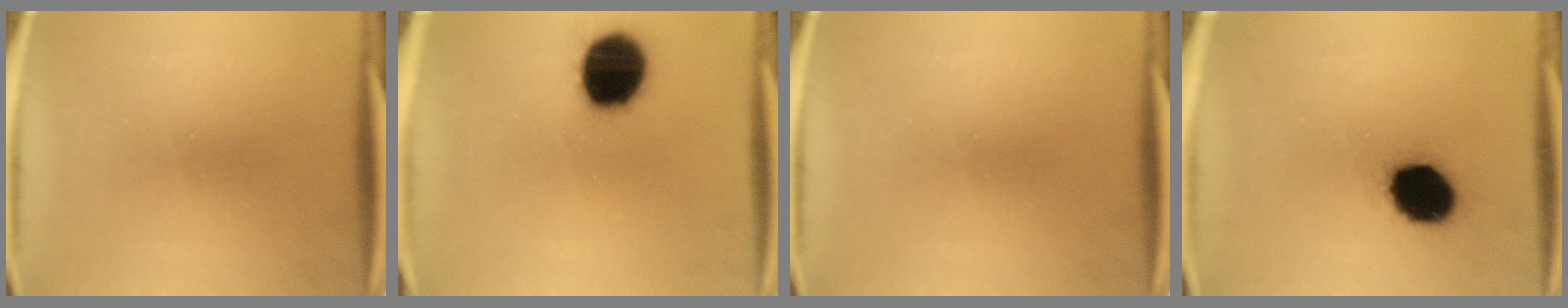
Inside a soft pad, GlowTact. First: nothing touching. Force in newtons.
{"total": 18.8}
{"total": 0.0}
{"total": 15.6}